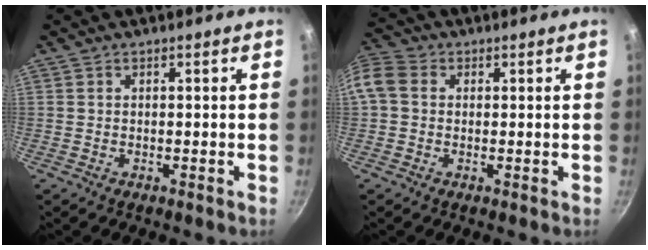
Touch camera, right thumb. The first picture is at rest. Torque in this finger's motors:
{"motor_torque": [-0.84, 1.05, 0.66, 0.00, 0.38]}